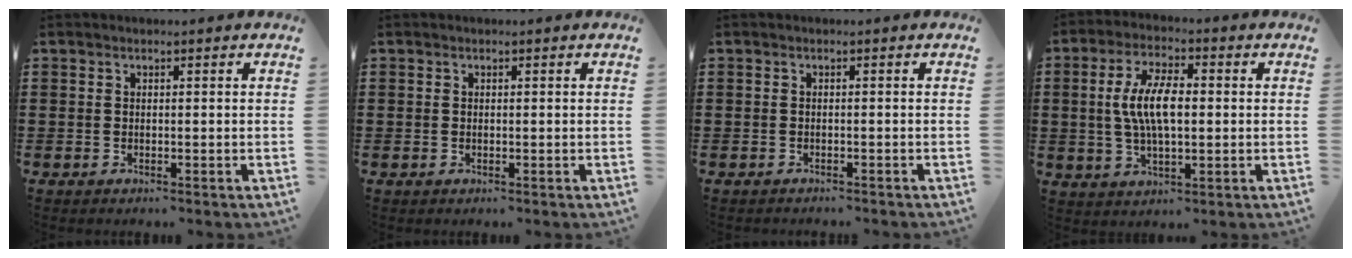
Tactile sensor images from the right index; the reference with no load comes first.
{"total": 0.0}
{"total": 0.6, "force": [-0.6, 0.1, 0.1], "torque": [-0.004, -0.001, -0.013]}
{"total": 8.1, "force": [0.4, 3.2, 7.5], "torque": [-0.161, 0.004, -0.001]}